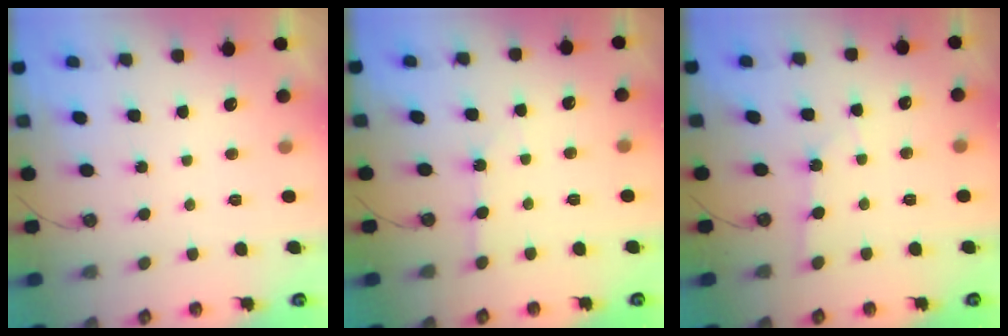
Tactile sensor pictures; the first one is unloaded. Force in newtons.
{"total": 3.7, "press": 3.7, "slide": 0.6}
{"total": 2.6, "press": 2.6, "slide": 0.4}